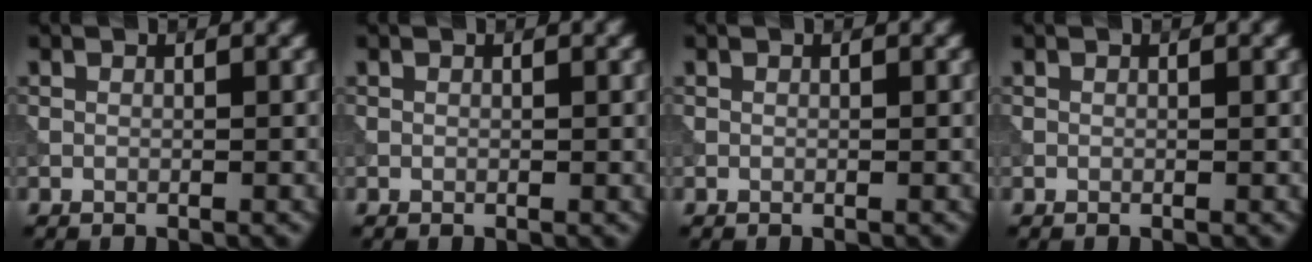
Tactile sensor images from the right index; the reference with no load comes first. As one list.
[{"total": 0.0}, {"total": 0.0}, {"total": 0.0}]